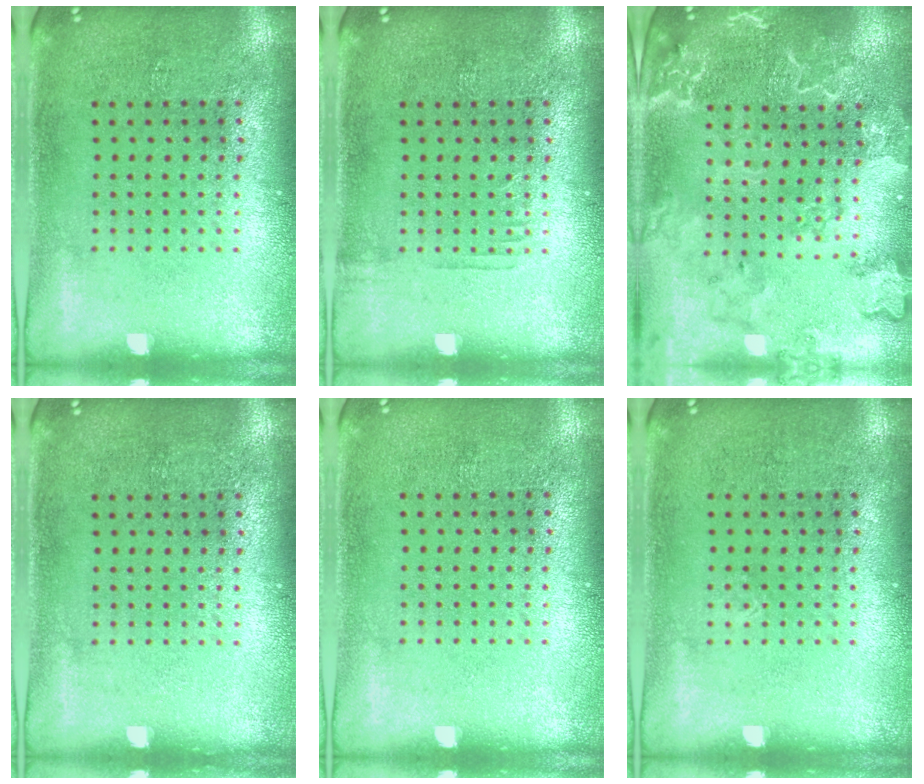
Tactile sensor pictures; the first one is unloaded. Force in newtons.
{"total": 0.6, "press": 0.6, "slide": 0.2}
{"total": 2.7, "press": 2.6, "slide": 0.8}
{"total": 0.0}
{"total": 0.0}
{"total": 0.0}